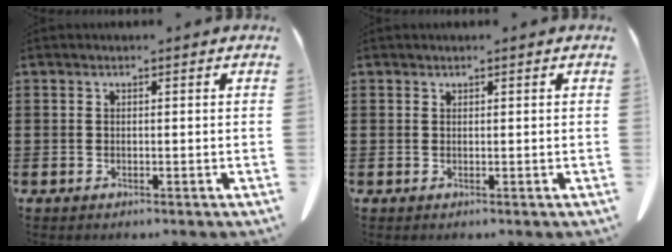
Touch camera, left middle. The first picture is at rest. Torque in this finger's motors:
{"motor_torque": [0.16, 0.14, -0.02, 0.00]}